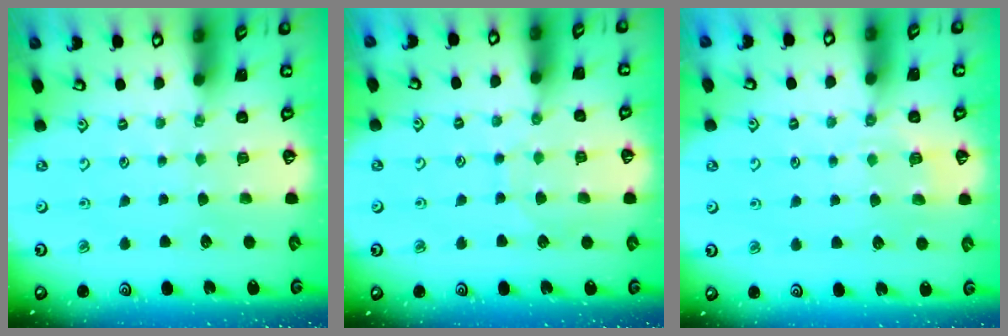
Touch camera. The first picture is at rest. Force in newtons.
{"total": 7.0, "press": 6.9, "slide": 0.4}
{"total": 4.5, "press": 4.4, "slide": 1.1}